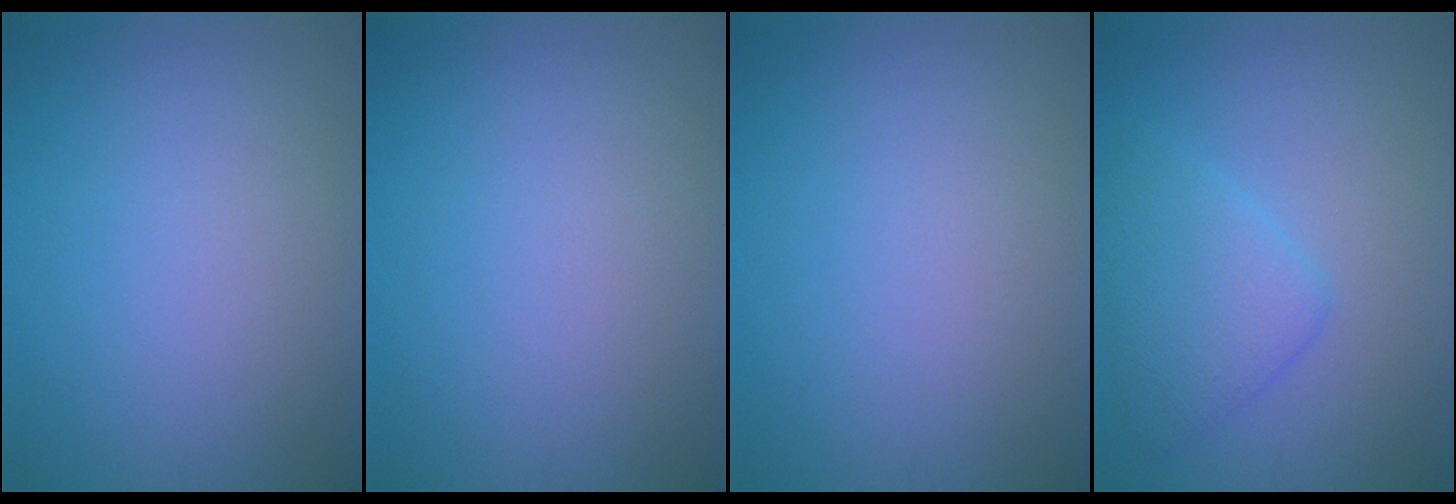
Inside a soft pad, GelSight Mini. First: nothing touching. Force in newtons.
{"total": 0.0}
{"total": 0.0}
{"total": 3.6, "press": 3.6, "slide": 0.3}